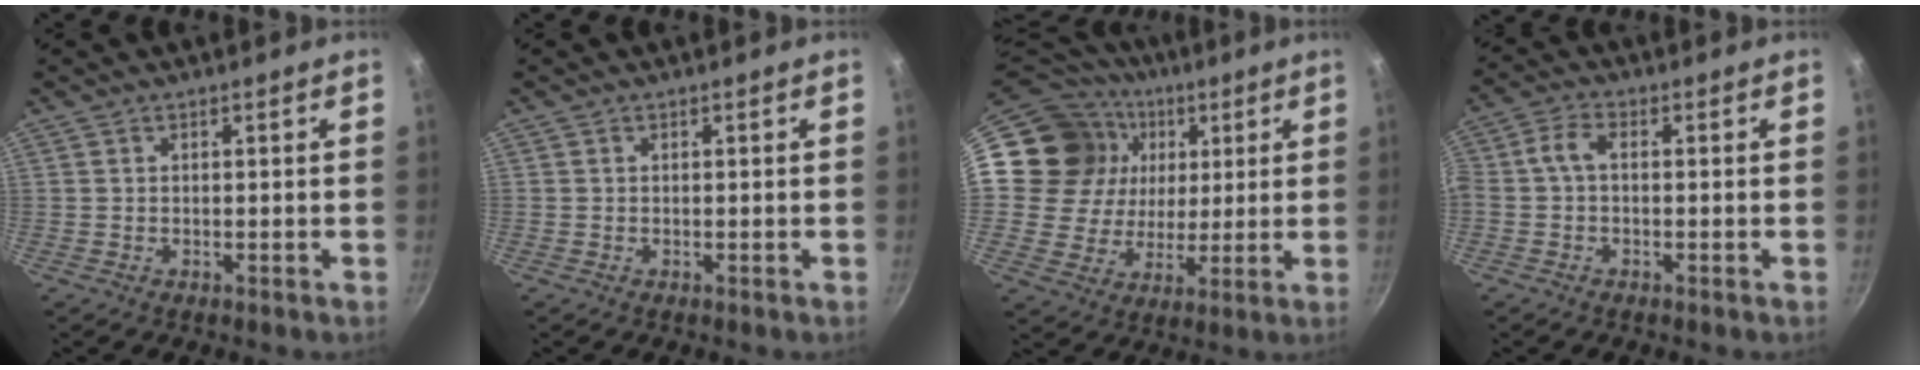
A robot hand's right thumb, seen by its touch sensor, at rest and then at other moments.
{"total": 0.0}
{"total": 20.7, "force": [5.2, 18.1, 8.7], "torque": [-0.153, 0.015, 0.091]}
{"total": 4.0, "force": [-0.3, 2.4, 3.2], "torque": [-0.074, 0.020, -0.017]}